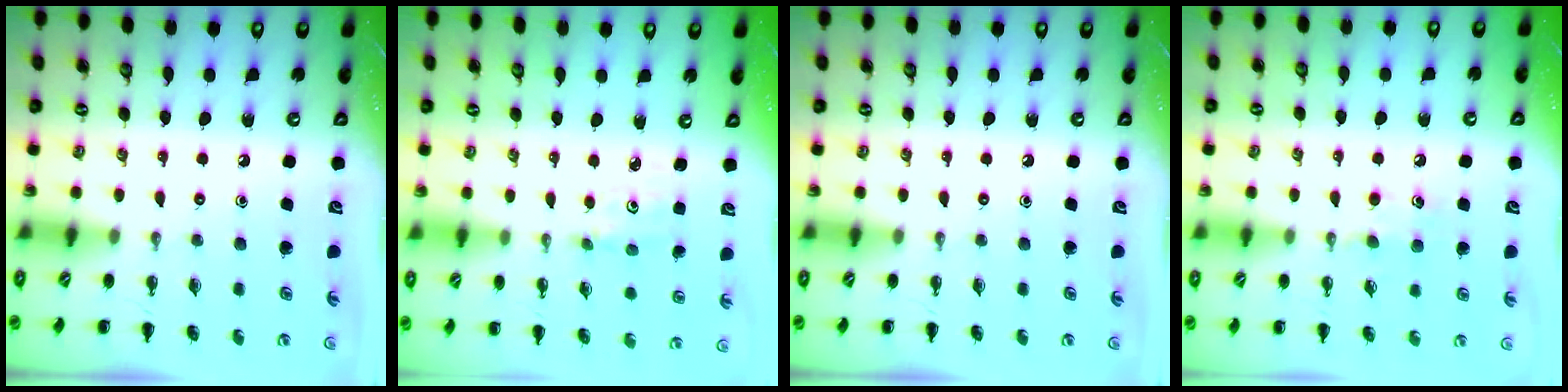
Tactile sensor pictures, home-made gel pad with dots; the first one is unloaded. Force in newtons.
{"total": 2.4, "press": 2.3, "slide": 0.8}
{"total": 0.0}
{"total": 5.9, "press": 5.7, "slide": 1.6}